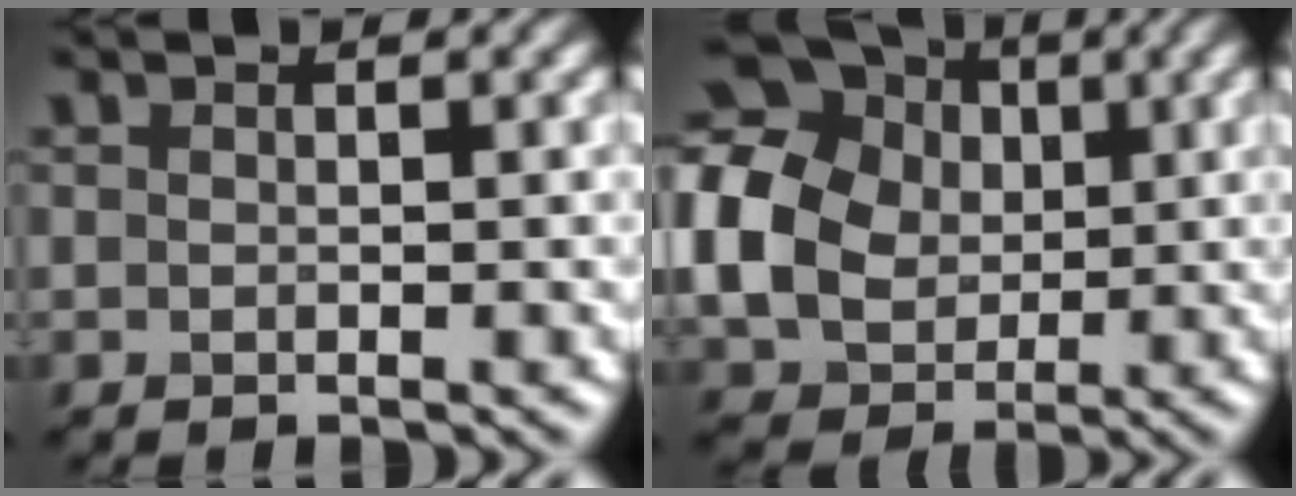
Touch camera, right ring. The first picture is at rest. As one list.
[{"total": 14.4, "force": [1.8, 12.3, 7.2], "torque": [-0.189, 0.015, 0.016]}]